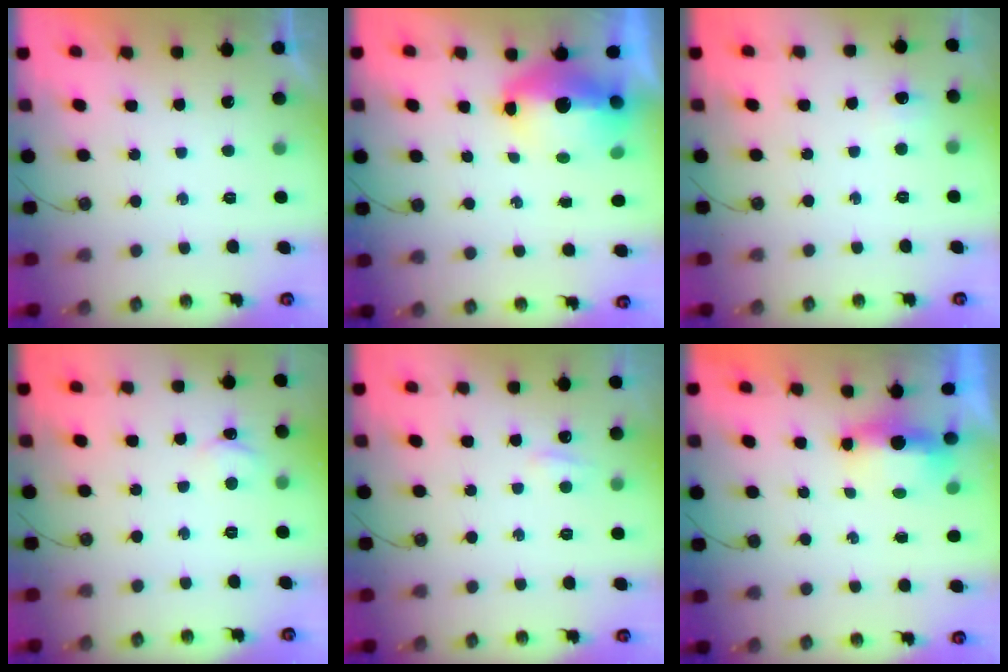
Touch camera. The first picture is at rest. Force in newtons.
{"total": 11.0, "press": 11.0, "slide": 1.0}
{"total": 5.7, "press": 5.7, "slide": 0.8}
{"total": 3.1, "press": 3.1, "slide": 0.5}
{"total": 3.3, "press": 3.2, "slide": 0.6}
{"total": 5.1, "press": 5.0, "slide": 1.1}